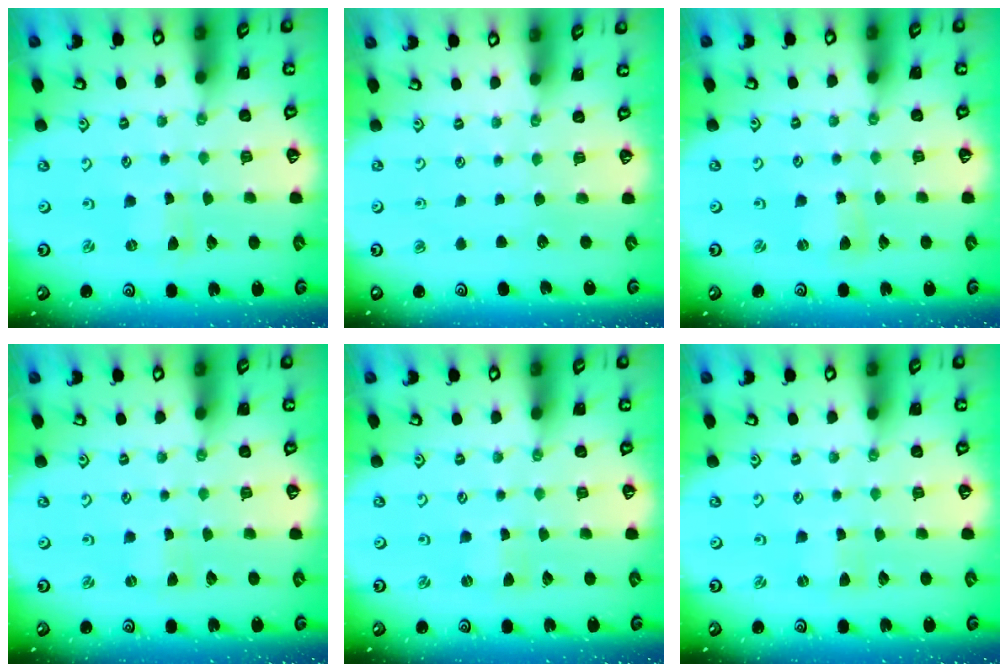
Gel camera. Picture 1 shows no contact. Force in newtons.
{"total": 0.0}
{"total": 2.6, "press": 2.6, "slide": 0.1}
{"total": 0.0}
{"total": 0.0}
{"total": 0.0}